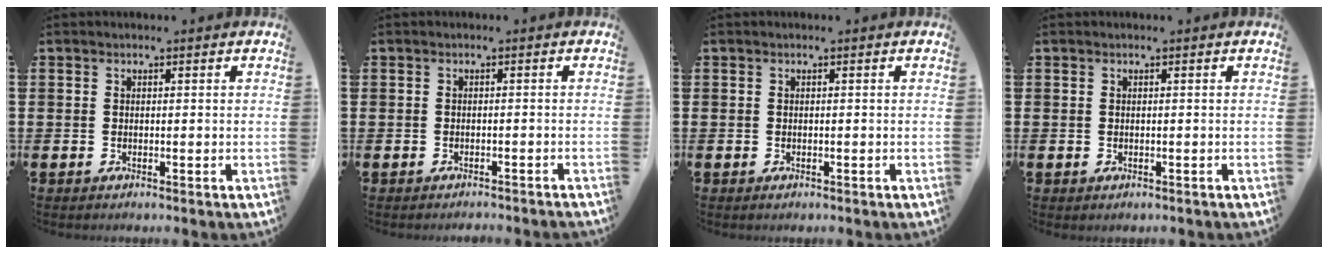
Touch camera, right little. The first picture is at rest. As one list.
[{"total": 0.7, "force": [-0.7, -0.1, 0.1], "torque": [-0.001, -0.001, -0.015]}, {"total": 0.0}, {"total": 0.0}]